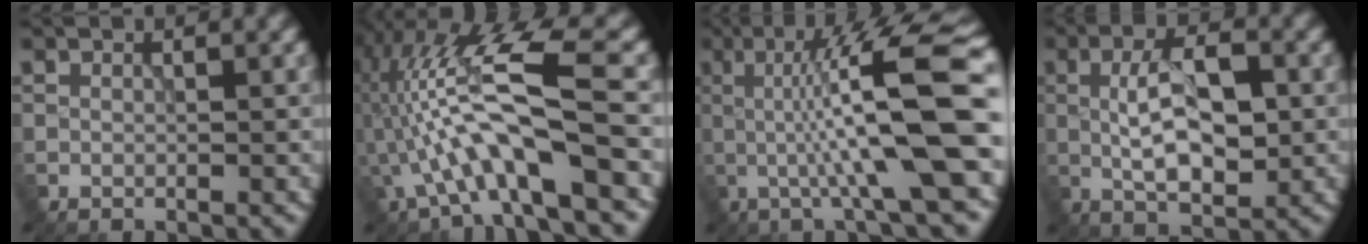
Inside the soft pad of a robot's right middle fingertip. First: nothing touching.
{"total": 10.0, "force": [-2.0, 2.1, 9.5], "torque": [-0.185, 0.025, -0.037]}
{"total": 12.7, "force": [0.0, 2.1, 12.6], "torque": [-0.178, 0.028, -0.003]}
{"total": 6.5, "force": [-0.2, 2.6, 5.9], "torque": [-0.101, 0.006, -0.007]}